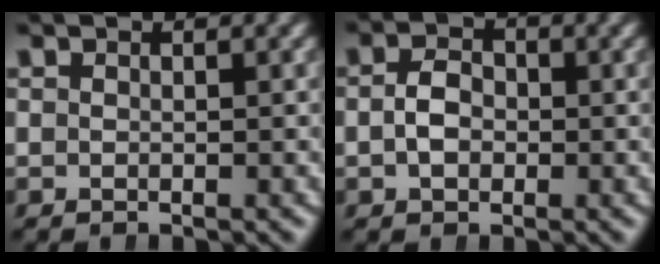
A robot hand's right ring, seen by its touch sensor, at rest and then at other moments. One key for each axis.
{"total": 2.6, "fx": -0.5, "fy": 2.0, "fz": 1.6, "tx": -0.034, "ty": -0.005, "tz": -0.006}